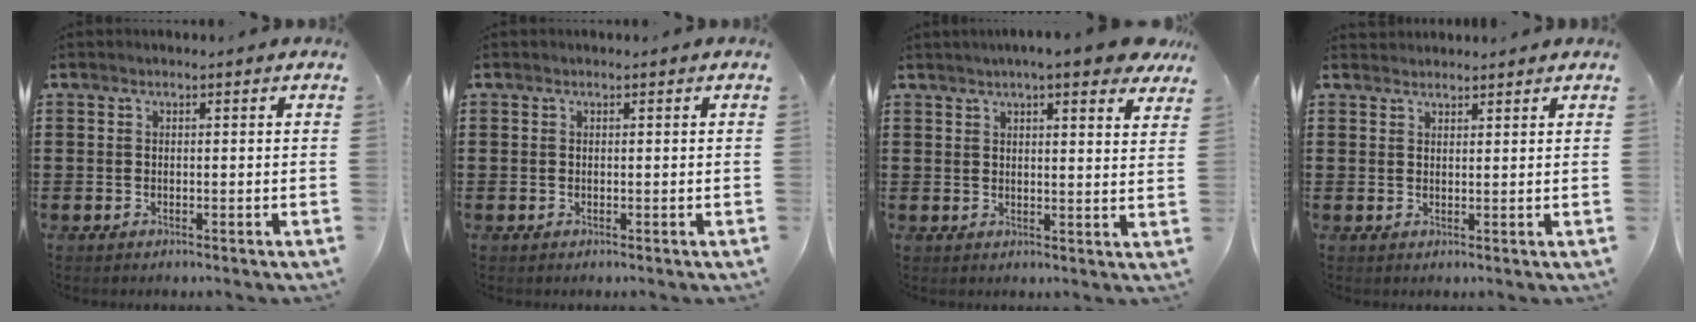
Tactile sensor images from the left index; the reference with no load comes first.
{"total": 0.0}
{"total": 5.7, "force": [4.7, 0.2, 3.1], "torque": [-0.067, -0.007, 0.084]}
{"total": 1.5, "force": [1.5, 0.3, -0.3], "torque": [0.001, 0.003, 0.029]}